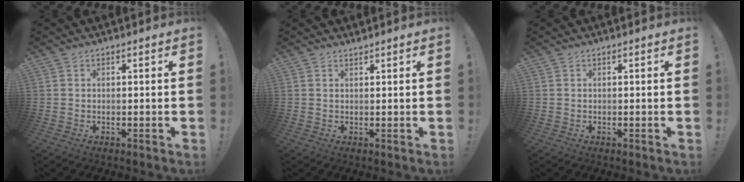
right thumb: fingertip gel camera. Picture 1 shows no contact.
{"total": 0.8, "force": [0.8, -0.1, 0.0], "torque": [0.002, -0.003, 0.015]}
{"total": 0.0}